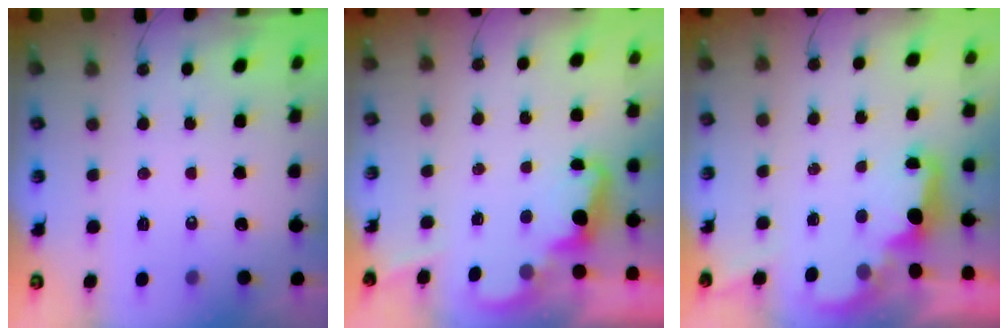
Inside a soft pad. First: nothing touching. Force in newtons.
{"total": 2.4, "press": 2.4, "slide": 0.5}
{"total": 2.2, "press": 2.1, "slide": 0.8}